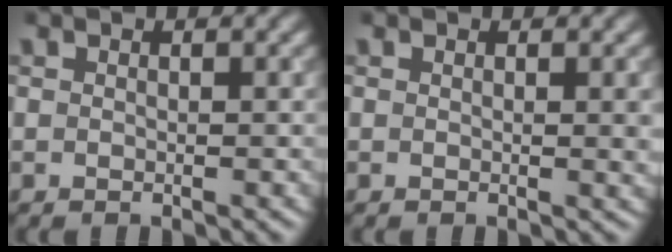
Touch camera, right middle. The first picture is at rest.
{"total": 1.0, "force": [0.2, 0.1, 1.0], "torque": [-0.011, -0.002, 0.001]}